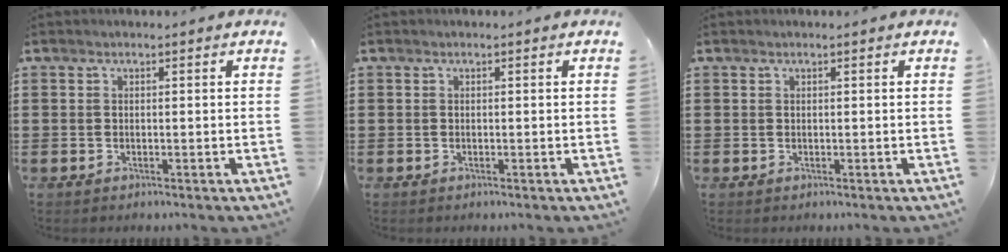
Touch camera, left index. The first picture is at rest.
{"total": 0.0}
{"total": 0.0}